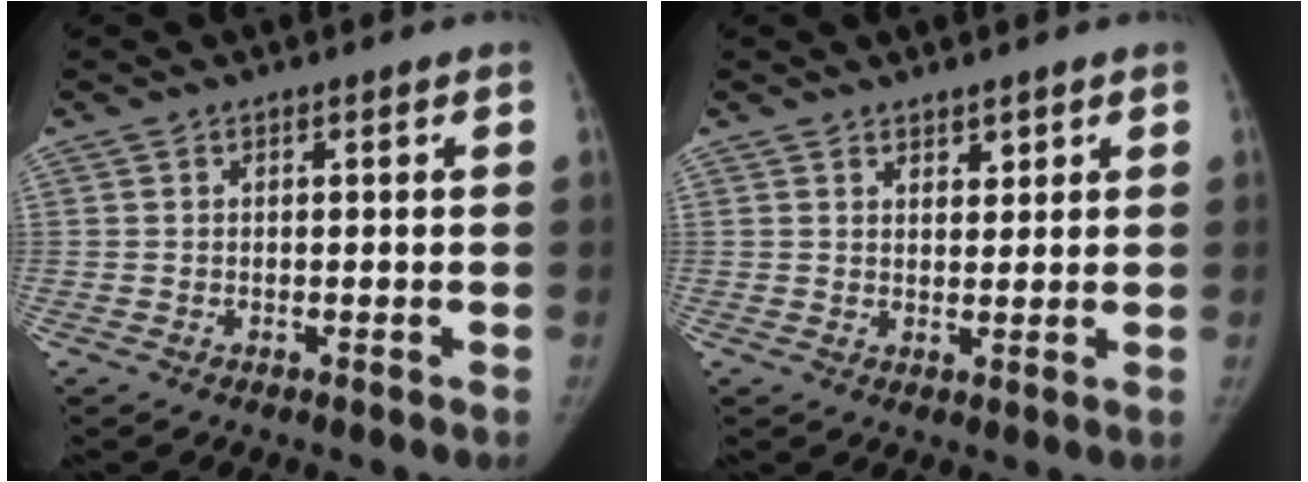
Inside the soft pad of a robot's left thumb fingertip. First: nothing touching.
{"total": 2.4, "force": [1.7, 1.4, 1.0], "torque": [0.001, -0.012, 0.029]}